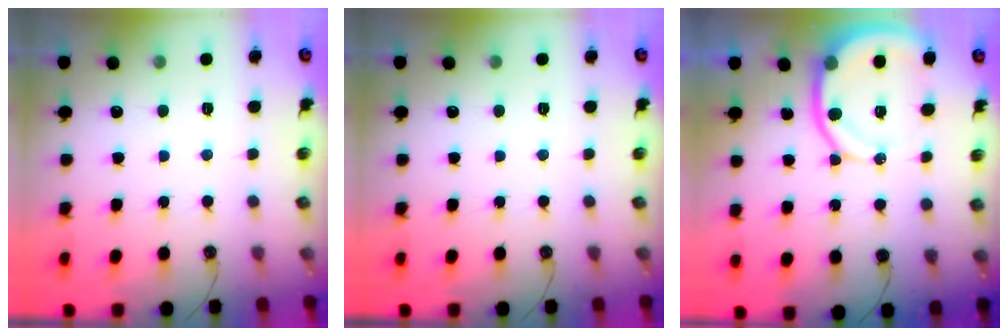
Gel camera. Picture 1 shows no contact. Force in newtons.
{"total": 0.0}
{"total": 11.2, "press": 11.1, "slide": 1.4}